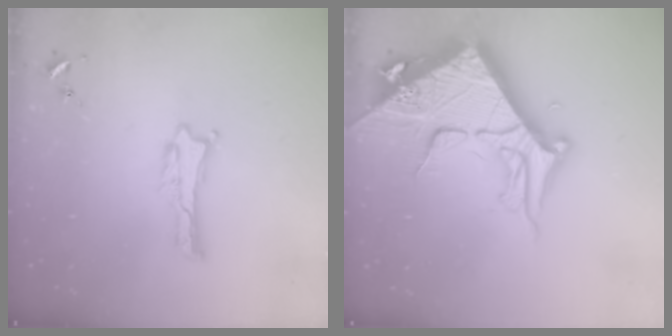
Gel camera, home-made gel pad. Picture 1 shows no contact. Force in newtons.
{"total": 15.4, "press": 15.3, "slide": 1.7}